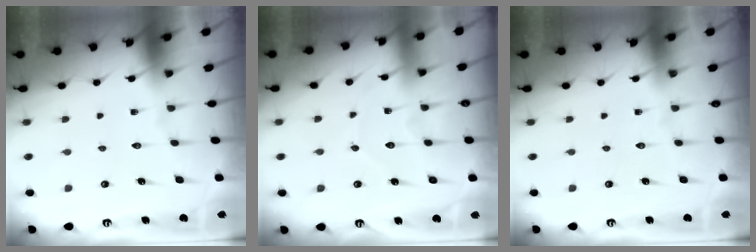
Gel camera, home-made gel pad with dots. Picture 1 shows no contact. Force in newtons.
{"total": 5.5, "press": 5.5, "slide": 0.3}
{"total": 0.0}